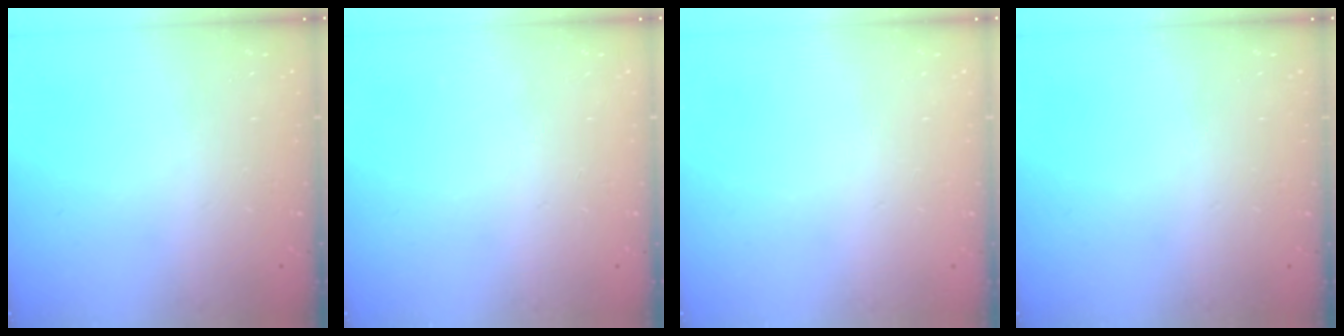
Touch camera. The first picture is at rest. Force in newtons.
{"total": 0.0}
{"total": 0.0}
{"total": 0.0}